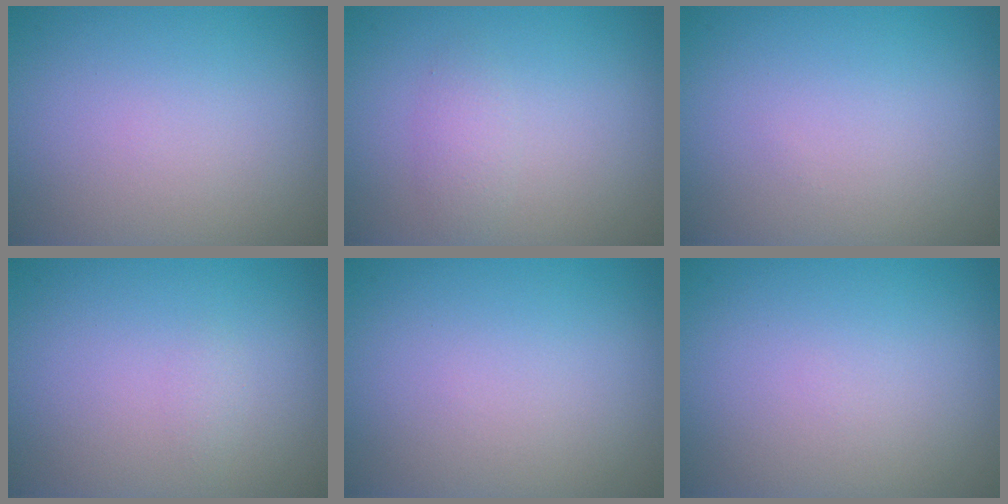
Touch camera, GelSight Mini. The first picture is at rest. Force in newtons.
{"total": 1.3, "press": 1.3, "slide": 0.1}
{"total": 0.0}
{"total": 0.6, "press": 0.6, "slide": 0.1}
{"total": 0.0}
{"total": 0.0}